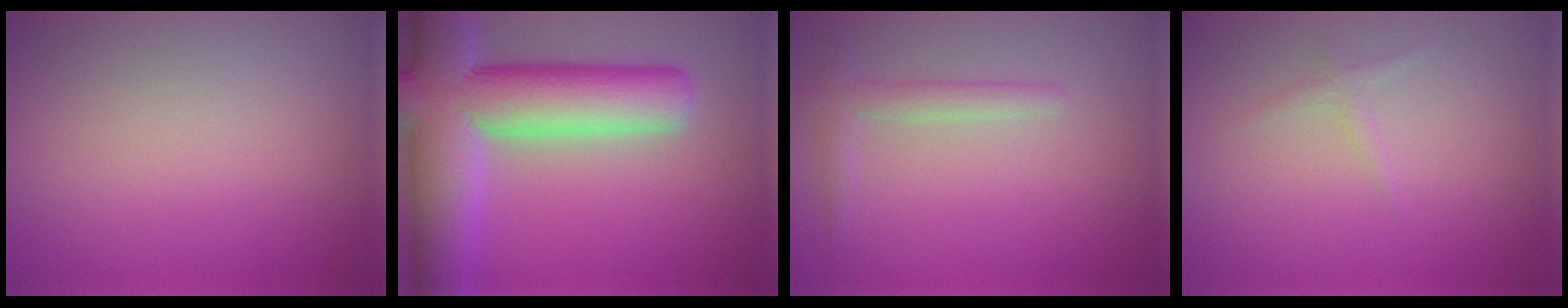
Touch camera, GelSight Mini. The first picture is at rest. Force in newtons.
{"total": 12.9, "press": 12.8, "slide": 0.8}
{"total": 1.9, "press": 1.9, "slide": 0.0}
{"total": 0.8, "press": 0.8, "slide": 0.1}